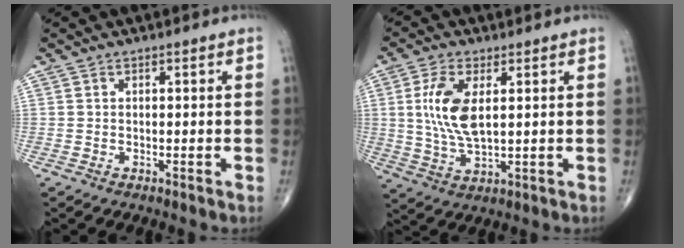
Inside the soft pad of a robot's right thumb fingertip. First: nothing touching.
{"total": 9.7, "force": [2.0, 4.3, 8.5], "torque": [-0.182, -0.011, 0.043]}